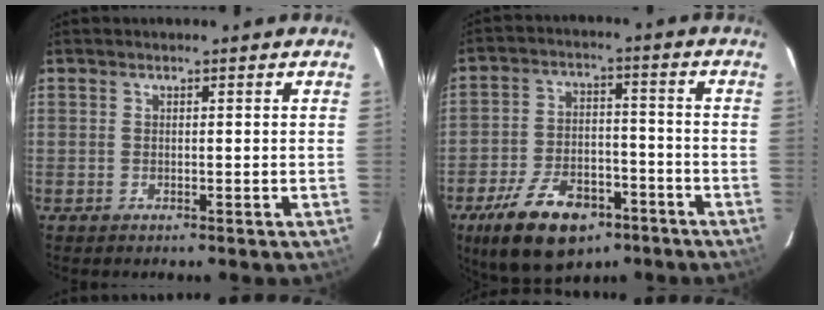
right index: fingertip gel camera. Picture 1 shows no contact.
{"total": 16.0, "force": [-9.7, 8.5, 9.4], "torque": [-0.197, 0.001, -0.152]}